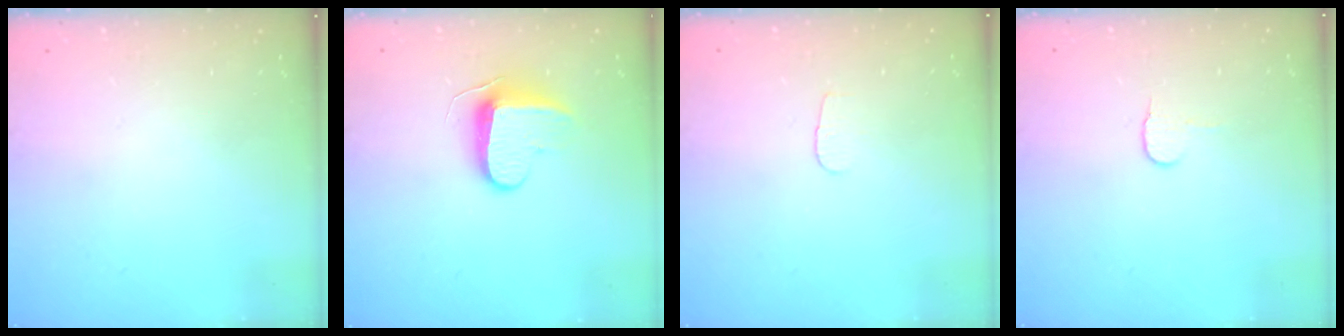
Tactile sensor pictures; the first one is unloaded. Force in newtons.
{"total": 9.1, "press": 9.1, "slide": 0.8}
{"total": 2.9, "press": 2.8, "slide": 0.3}
{"total": 4.9, "press": 4.9, "slide": 0.5}